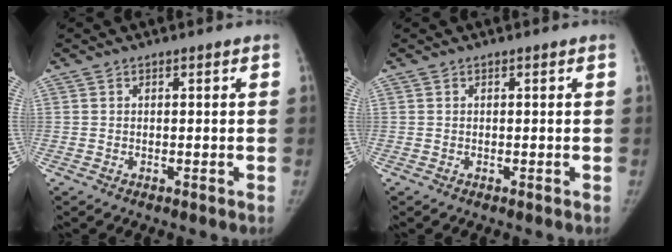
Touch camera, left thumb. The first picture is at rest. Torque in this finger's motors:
{"motor_torque": [0.02, 0.01, 0.10, -0.15, 0.00]}